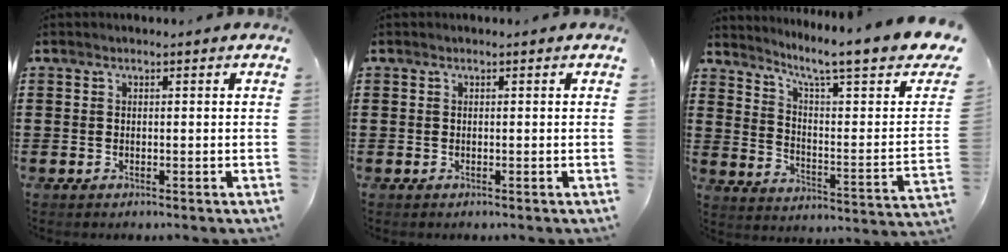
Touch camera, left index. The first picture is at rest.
{"total": 0.0}
{"total": 7.8, "force": [5.8, 0.0, 5.2], "torque": [-0.100, -0.046, 0.083]}